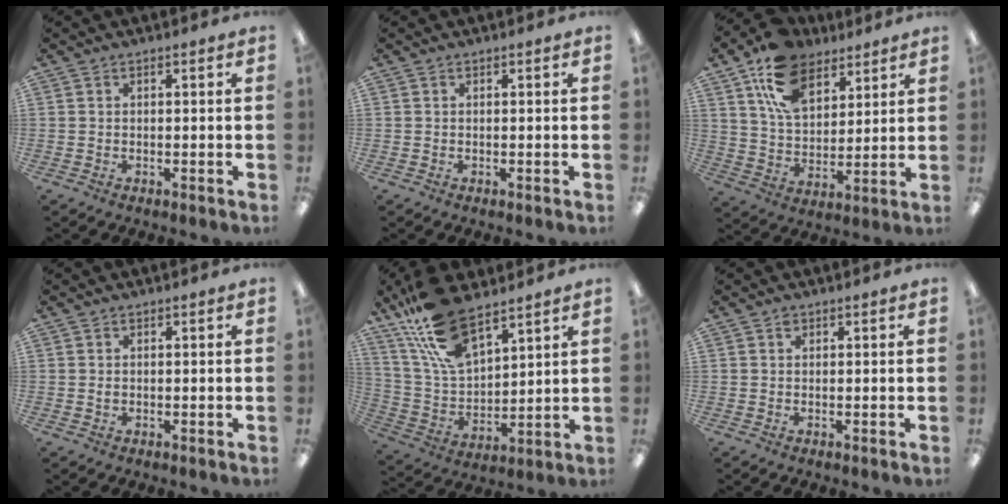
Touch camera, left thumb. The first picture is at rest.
{"total": 0.0}
{"total": 15.2, "force": [9.4, 9.4, 7.4], "torque": [-0.136, -0.034, 0.178]}
{"total": 0.5, "force": [0.1, 0.4, 0.3], "torque": [-0.007, 0.002, 0.000]}
{"total": 17.9, "force": [12.0, 8.2, 10.4], "torque": [-0.229, -0.052, 0.218]}
{"total": 0.8, "force": [0.5, 0.5, 0.4], "torque": [-0.010, 0.003, 0.008]}